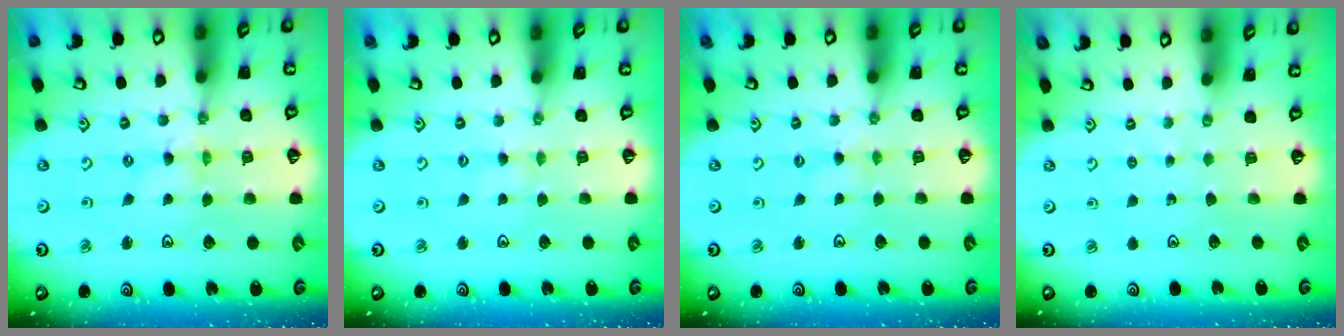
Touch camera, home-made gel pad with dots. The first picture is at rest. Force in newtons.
{"total": 1.5, "press": 1.5, "slide": 0.3}
{"total": 1.0, "press": 0.9, "slide": 0.2}
{"total": 0.0}